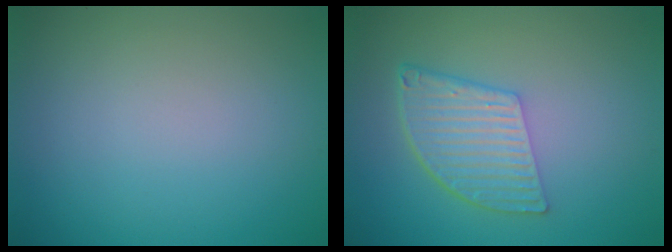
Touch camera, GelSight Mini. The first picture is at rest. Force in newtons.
{"total": 5.1, "press": 3.6, "slide": 3.7}